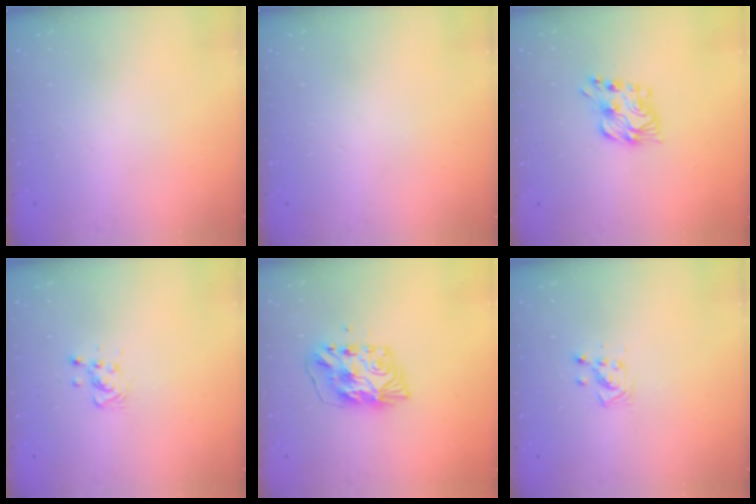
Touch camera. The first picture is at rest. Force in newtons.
{"total": 0.0}
{"total": 9.8, "press": 9.8, "slide": 0.4}
{"total": 5.4, "press": 5.3, "slide": 1.2}
{"total": 9.4, "press": 9.4, "slide": 0.8}
{"total": 4.0, "press": 4.0, "slide": 0.4}